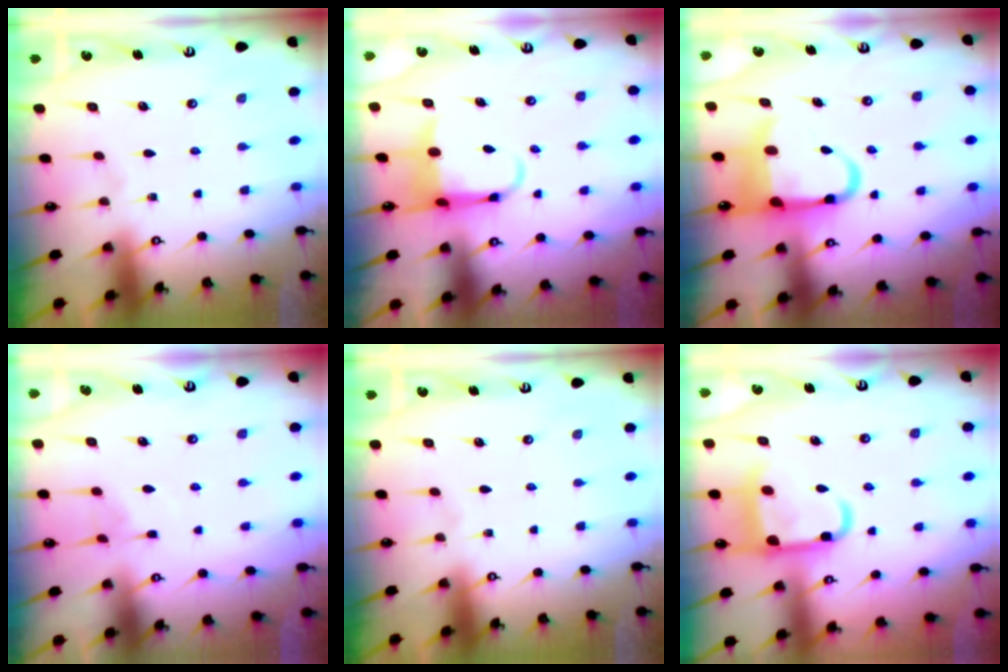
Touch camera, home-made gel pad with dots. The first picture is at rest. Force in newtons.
{"total": 5.5, "press": 5.4, "slide": 1.3}
{"total": 9.7, "press": 9.3, "slide": 2.8}
{"total": 3.9, "press": 3.8, "slide": 0.5}
{"total": 0.0}
{"total": 13.1, "press": 13.0, "slide": 1.4}